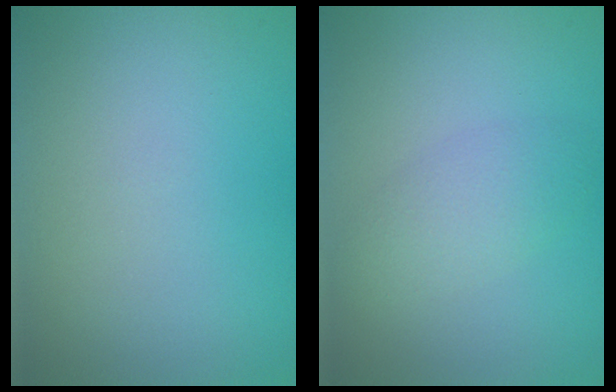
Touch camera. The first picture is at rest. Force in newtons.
{"total": 2.5, "press": 2.5, "slide": 0.0}